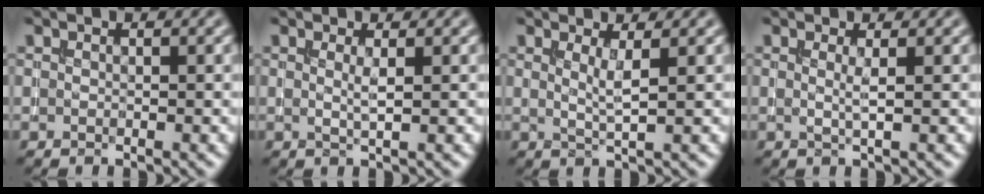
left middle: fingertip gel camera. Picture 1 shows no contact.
{"total": 1.2, "force": [0.3, 0.2, 1.2], "torque": [-0.022, -0.003, 0.003]}
{"total": 1.9, "force": [0.7, 0.4, 1.8], "torque": [-0.028, -0.006, 0.009]}
{"total": 1.2, "force": [0.2, 0.2, 1.2], "torque": [-0.021, -0.004, 0.000]}